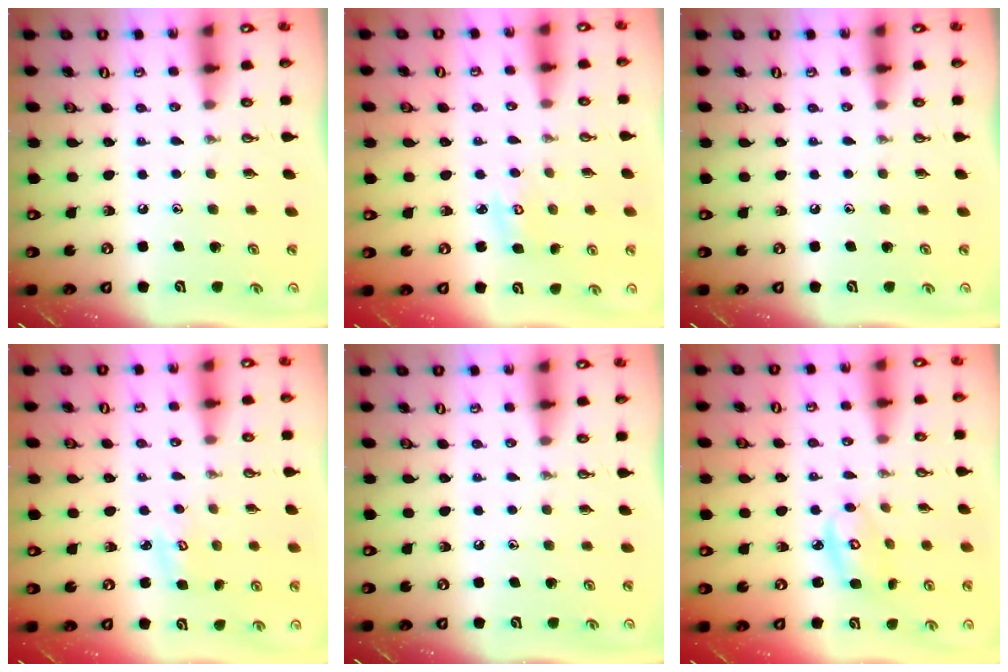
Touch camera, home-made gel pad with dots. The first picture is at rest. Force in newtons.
{"total": 3.5, "press": 3.5, "slide": 0.3}
{"total": 0.0}
{"total": 3.1, "press": 3.0, "slide": 0.3}
{"total": 0.0}
{"total": 5.9, "press": 5.9, "slide": 0.5}